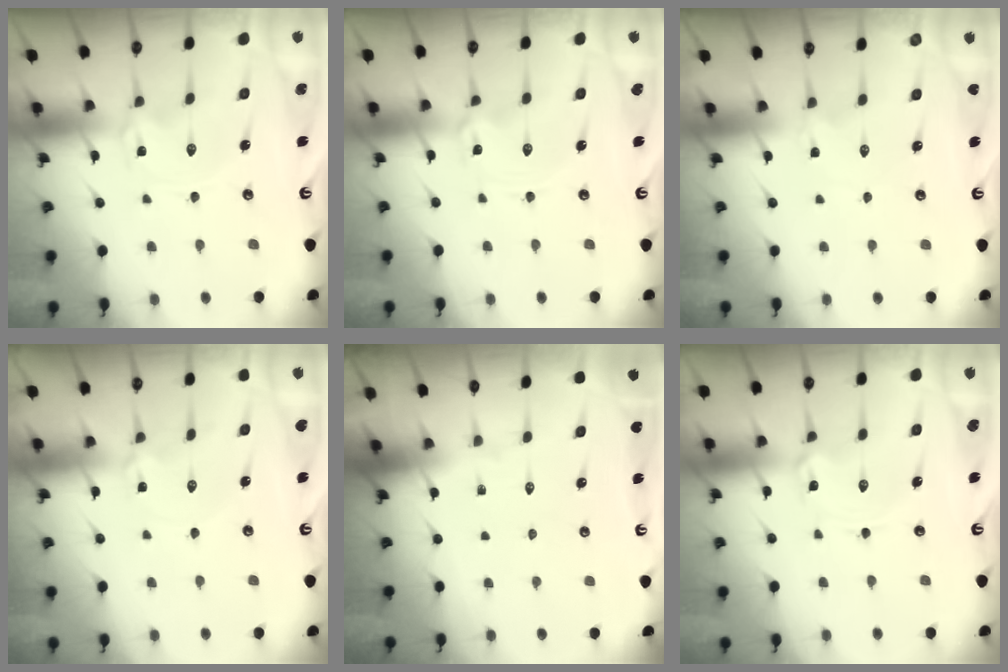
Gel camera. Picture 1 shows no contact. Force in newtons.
{"total": 1.4, "press": 1.4, "slide": 0.1}
{"total": 2.1, "press": 2.1, "slide": 0.2}
{"total": 1.7, "press": 1.7, "slide": 0.2}
{"total": 0.0}
{"total": 1.8, "press": 1.8, "slide": 0.3}